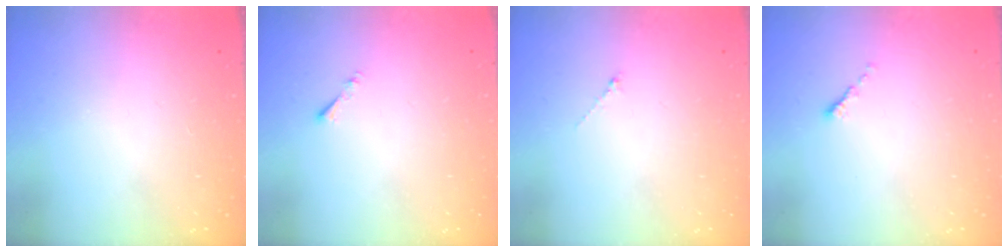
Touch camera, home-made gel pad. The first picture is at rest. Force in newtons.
{"total": 0.8, "press": 0.7, "slide": 0.3}
{"total": 0.6, "press": 0.5, "slide": 0.3}
{"total": 0.6, "press": 0.5, "slide": 0.2}